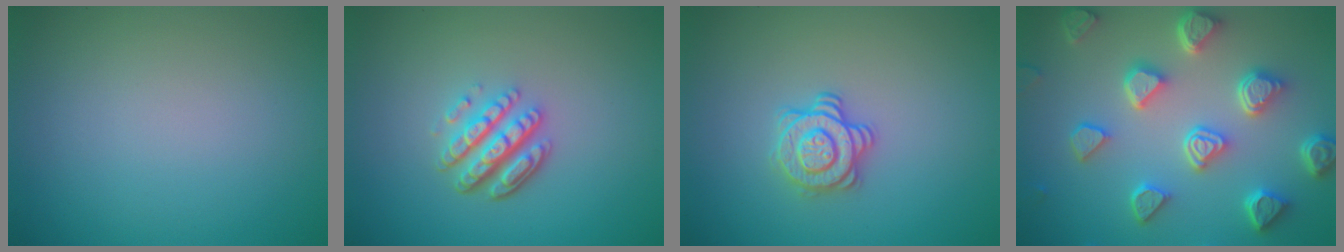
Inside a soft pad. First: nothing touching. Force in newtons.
{"total": 4.4, "press": 3.3, "slide": 2.9}
{"total": 2.9, "press": 2.6, "slide": 1.2}
{"total": 6.7, "press": 5.4, "slide": 3.9}